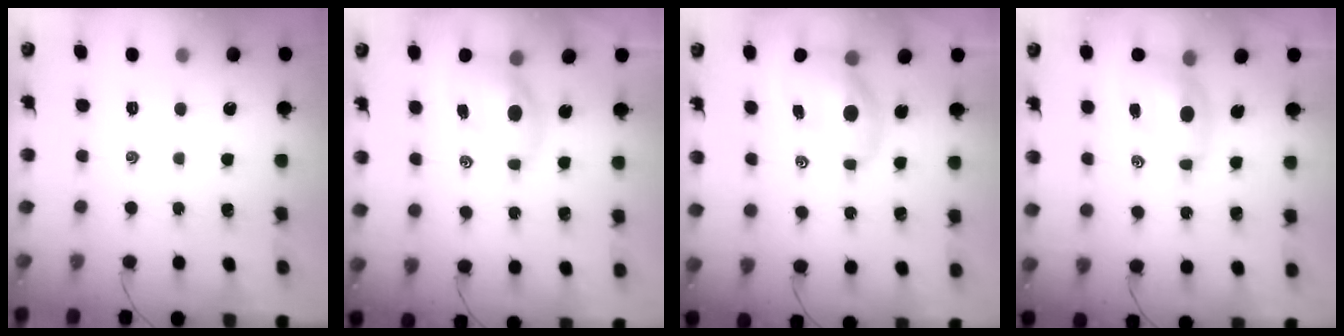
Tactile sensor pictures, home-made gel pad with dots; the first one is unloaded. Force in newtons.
{"total": 7.5, "press": 7.3, "slide": 2.0}
{"total": 10.3, "press": 10.0, "slide": 2.6}
{"total": 6.8, "press": 6.6, "slide": 1.7}